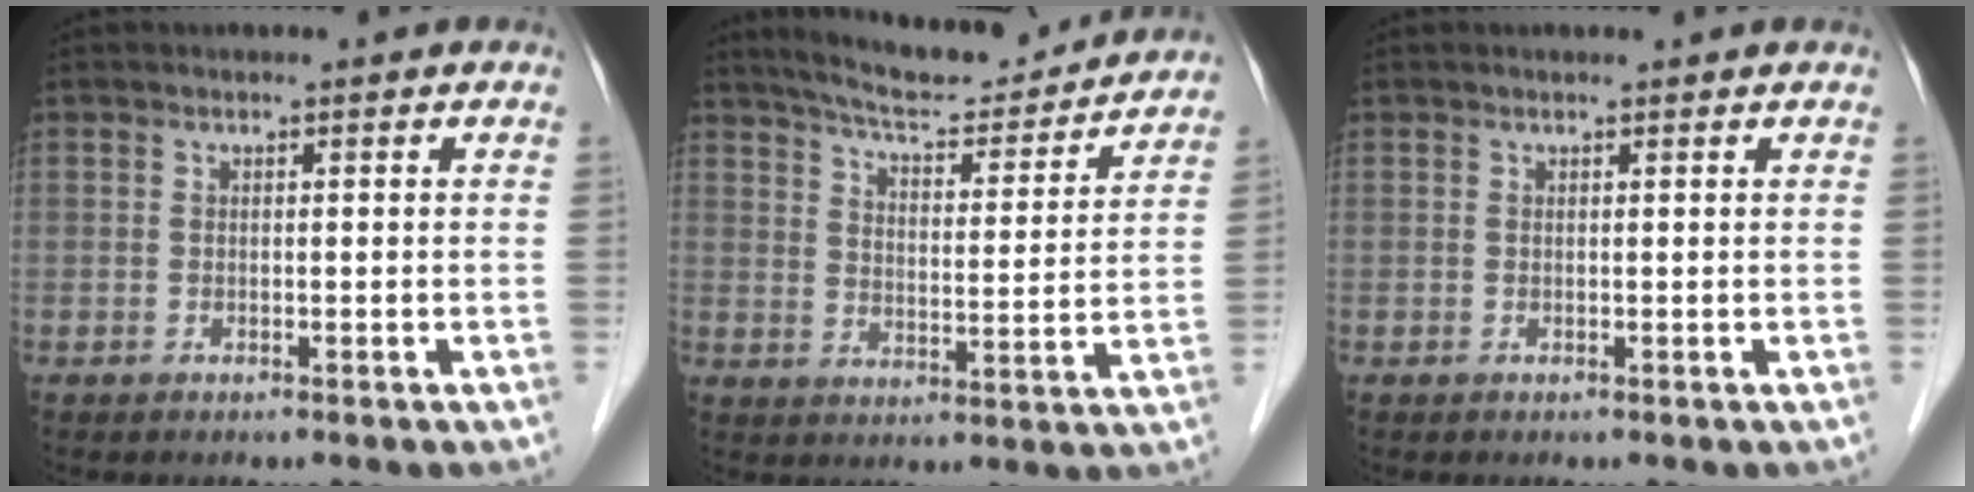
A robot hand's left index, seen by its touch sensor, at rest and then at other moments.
{"total": 16.0, "force": [15.0, 2.0, 5.4], "torque": [-0.084, -0.002, 0.209]}
{"total": 1.4, "force": [1.2, 0.0, 0.6], "torque": [-0.010, 0.012, 0.018]}